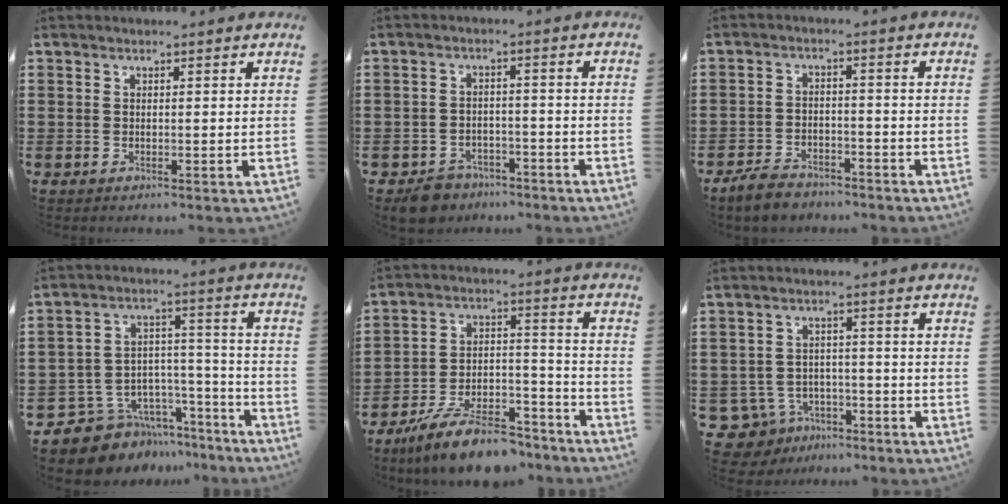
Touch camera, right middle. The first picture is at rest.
{"total": 4.1, "force": [-3.8, 1.4, 0.5], "torque": [-0.020, 0.006, -0.078]}
{"total": 4.0, "force": [-3.7, 1.2, 0.8], "torque": [-0.033, 0.003, -0.078]}
{"total": 8.7, "force": [-7.5, 4.5, 0.7], "torque": [-0.027, 0.012, -0.139]}
{"total": 10.6, "force": [-9.3, 2.7, 4.3], "torque": [-0.076, 0.033, -0.177]}
{"total": 5.2, "force": [-4.2, 2.9, 1.2], "torque": [-0.057, 0.003, -0.087]}